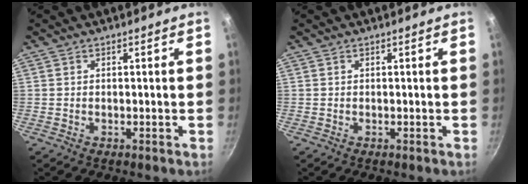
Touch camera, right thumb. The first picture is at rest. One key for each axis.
{"total": 0.0}